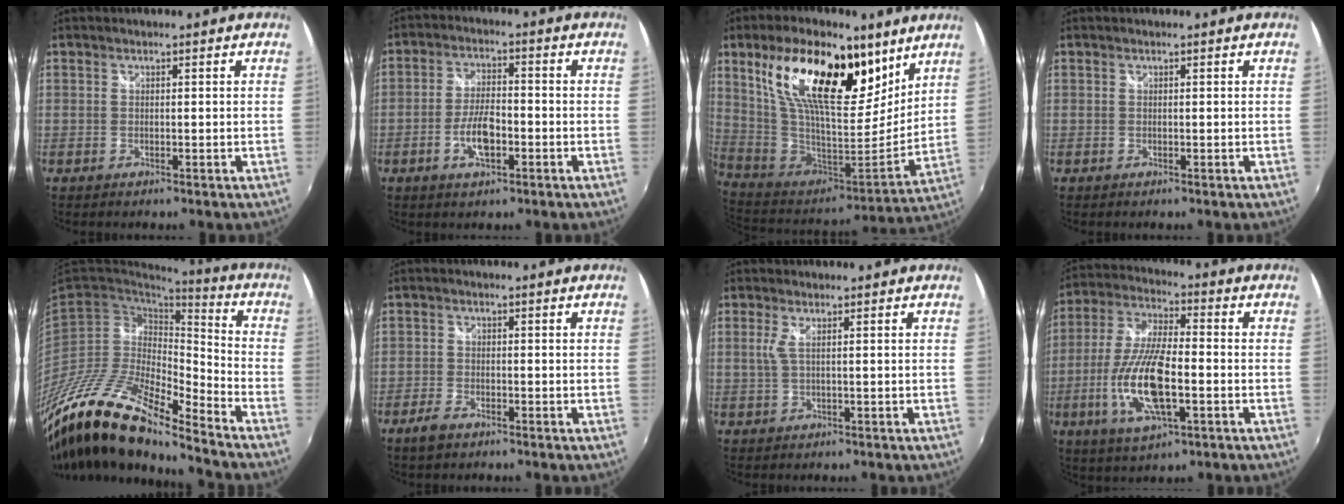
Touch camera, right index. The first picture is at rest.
{"total": 6.8, "force": [-2.6, 2.7, 5.7], "torque": [-0.117, 0.002, -0.046]}
{"total": 26.4, "force": [13.0, 12.2, 19.4], "torque": [-0.369, 0.028, 0.236]}
{"total": 0.0}
{"total": 20.7, "force": [-15.9, 4.7, 12.5], "torque": [-0.228, -0.031, -0.309]}
{"total": 3.6, "force": [-2.6, 1.6, 1.8], "torque": [-0.051, -0.003, -0.052]}
{"total": 1.8, "force": [0.3, -0.1, 1.8], "torque": [-0.035, 0.000, 0.005]}
{"total": 15.4, "force": [-4.1, 5.0, 14.0], "torque": [-0.291, -0.010, -0.078]}